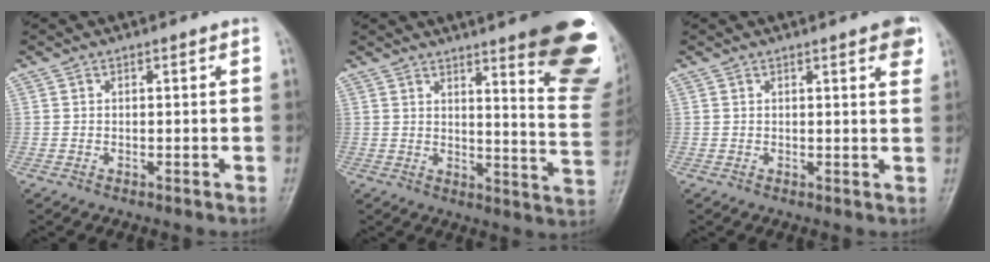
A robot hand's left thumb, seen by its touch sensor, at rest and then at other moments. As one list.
[{"total": 21.2, "force": [13.0, 4.0, 16.3], "torque": [-0.172, -0.077, 0.157]}, {"total": 4.8, "force": [2.6, 1.1, 3.9], "torque": [-0.034, -0.005, 0.027]}]